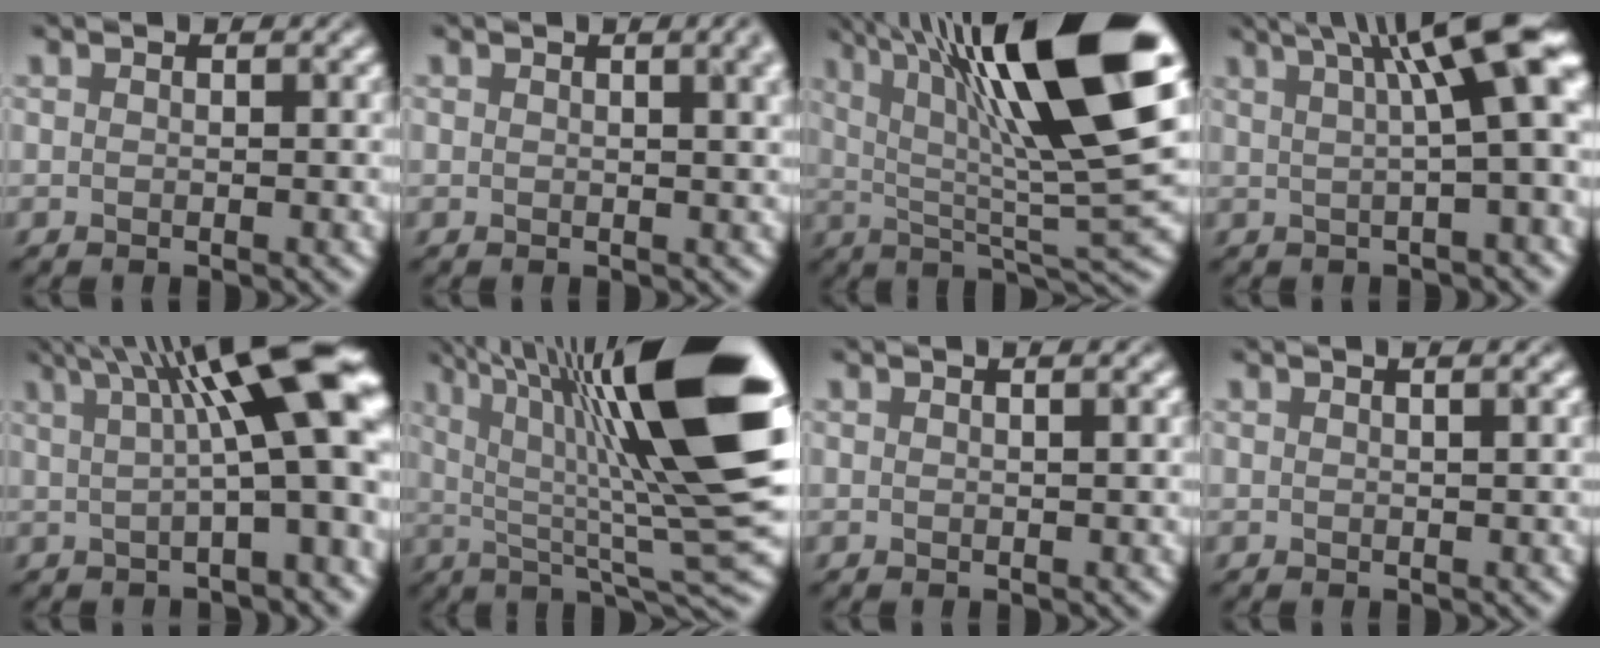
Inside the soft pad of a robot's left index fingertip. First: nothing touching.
{"total": 4.8, "force": [1.9, 2.3, 3.8], "torque": [-0.016, 0.024, 0.010]}
{"total": 15.4, "force": [5.4, 3.3, 14.0], "torque": [-0.215, 0.012, 0.094]}
{"total": 9.0, "force": [2.6, 2.0, 8.4], "torque": [-0.085, 0.023, 0.043]}
{"total": 11.5, "force": [3.1, 2.6, 10.8], "torque": [-0.126, 0.011, 0.047]}
{"total": 17.0, "force": [4.6, 3.5, 16.0], "torque": [-0.234, 0.016, 0.091]}
{"total": 2.4, "force": [1.1, 1.3, 1.7], "torque": [0.007, 0.014, -0.011]}
{"total": 3.1, "force": [1.4, 1.7, 2.2], "torque": [0.004, 0.026, -0.007]}